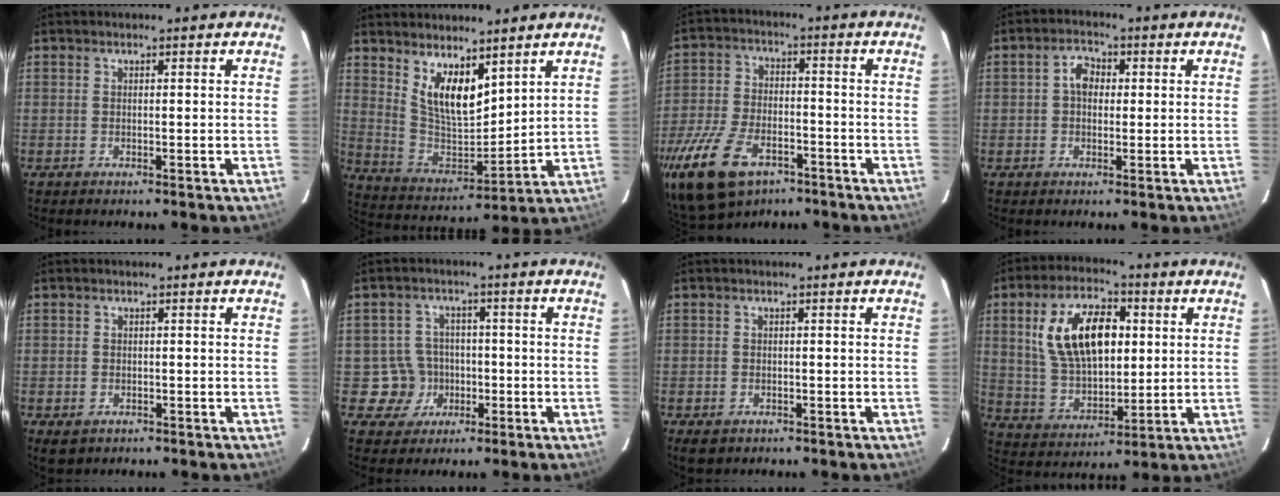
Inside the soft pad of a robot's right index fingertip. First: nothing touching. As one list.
[{"total": 11.0, "force": [6.7, 4.7, 7.5], "torque": [-0.135, -0.012, 0.139]}, {"total": 21.1, "force": [-12.7, 11.5, 12.4], "torque": [-0.292, -0.031, -0.222]}, {"total": 3.6, "force": [0.3, 2.8, 2.3], "torque": [-0.041, 0.014, 0.003]}, {"total": 2.6, "force": [-1.2, 2.0, 1.1], "torque": [-0.021, -0.003, -0.013]}, {"total": 6.2, "force": [-1.7, 5.9, 0.0], "torque": [-0.012, 0.026, -0.021]}, {"total": 2.8, "force": [-1.6, 2.0, 1.2], "torque": [-0.025, -0.003, -0.021]}, {"total": 16.3, "force": [4.0, 8.9, 13.0], "torque": [-0.246, 0.017, 0.084]}]